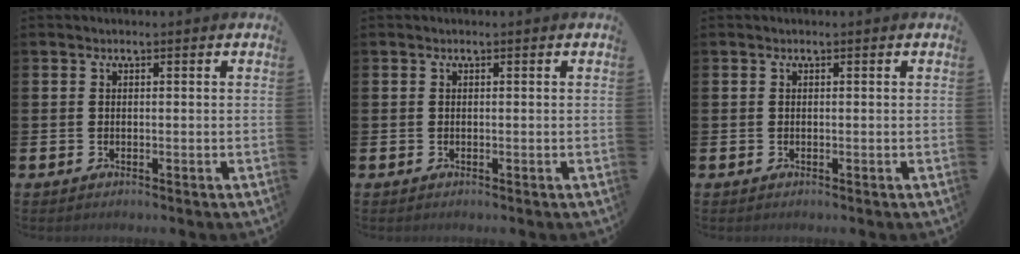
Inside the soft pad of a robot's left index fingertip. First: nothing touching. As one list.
[{"total": 0.0}, {"total": 0.0}]